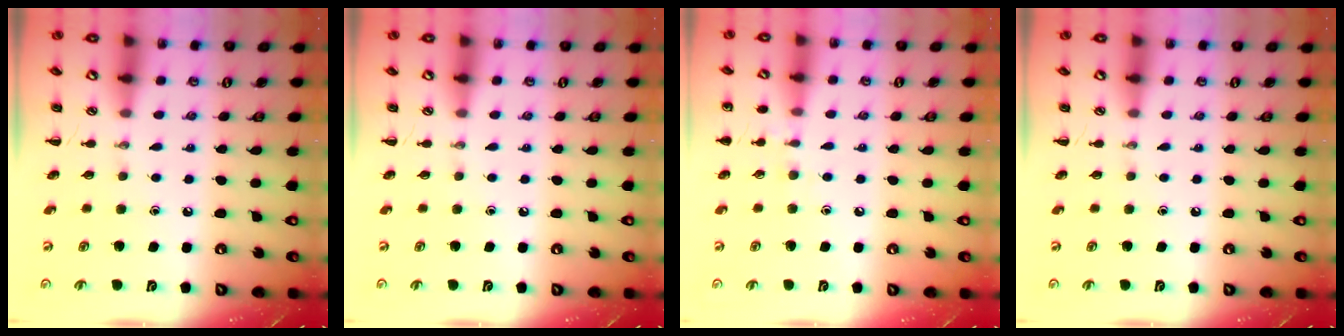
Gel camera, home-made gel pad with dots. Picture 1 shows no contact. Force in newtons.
{"total": 0.0}
{"total": 5.9, "press": 5.6, "slide": 1.9}
{"total": 0.0}